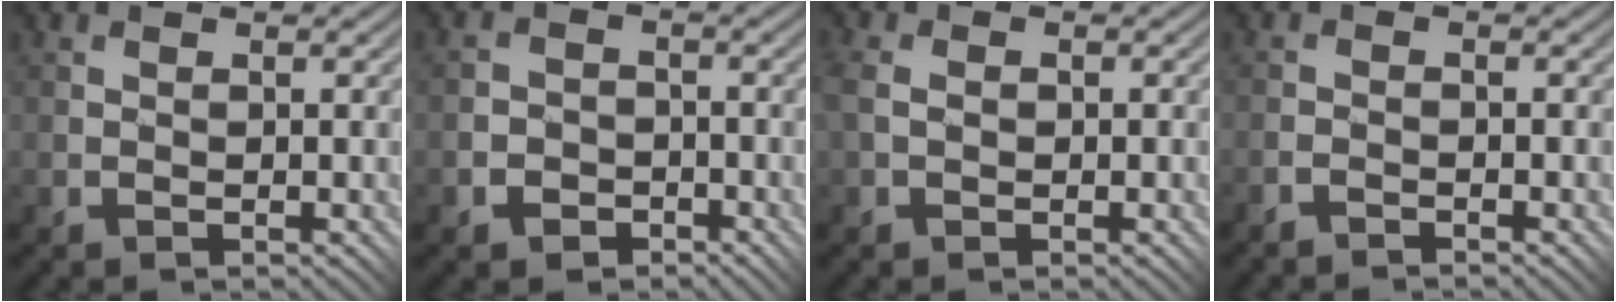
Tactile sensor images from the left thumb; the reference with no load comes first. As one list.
[{"total": 2.8, "force": [-1.8, 2.0, 0.8], "torque": [-0.002, 0.007, -0.044]}, {"total": 4.5, "force": [-0.2, 3.5, 2.8], "torque": [-0.062, 0.005, -0.007]}, {"total": 1.3, "force": [-1.3, -0.2, 0.1], "torque": [-0.002, 0.009, -0.032]}]